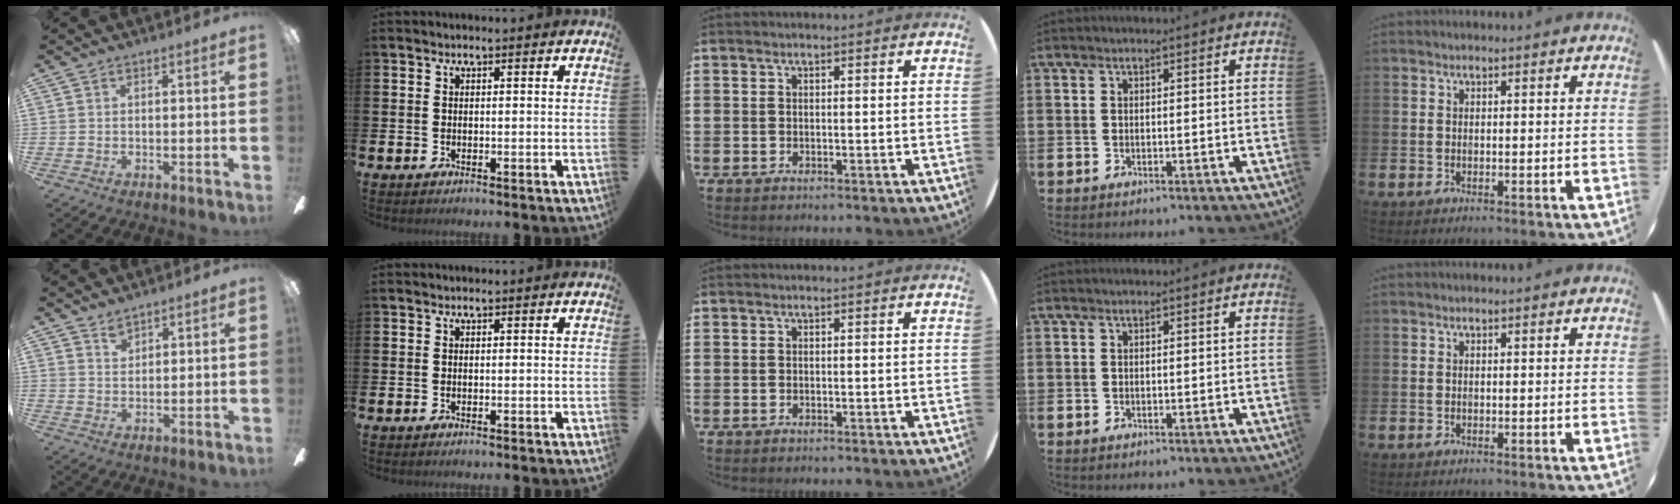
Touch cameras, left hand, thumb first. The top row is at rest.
{"thumb": {"total": 2.8, "force": [2.5, 1.2, 0.7], "torque": [-0.010, -0.009, 0.045]}}